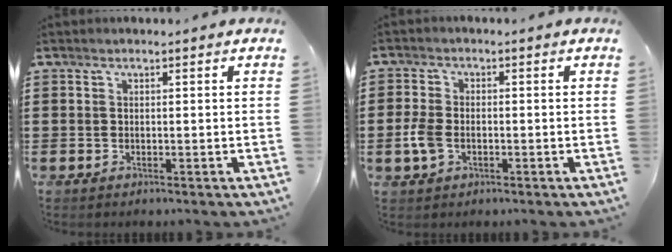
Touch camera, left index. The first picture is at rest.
{"total": 4.1, "force": [-1.1, 2.5, 3.1], "torque": [-0.083, -0.006, -0.025]}